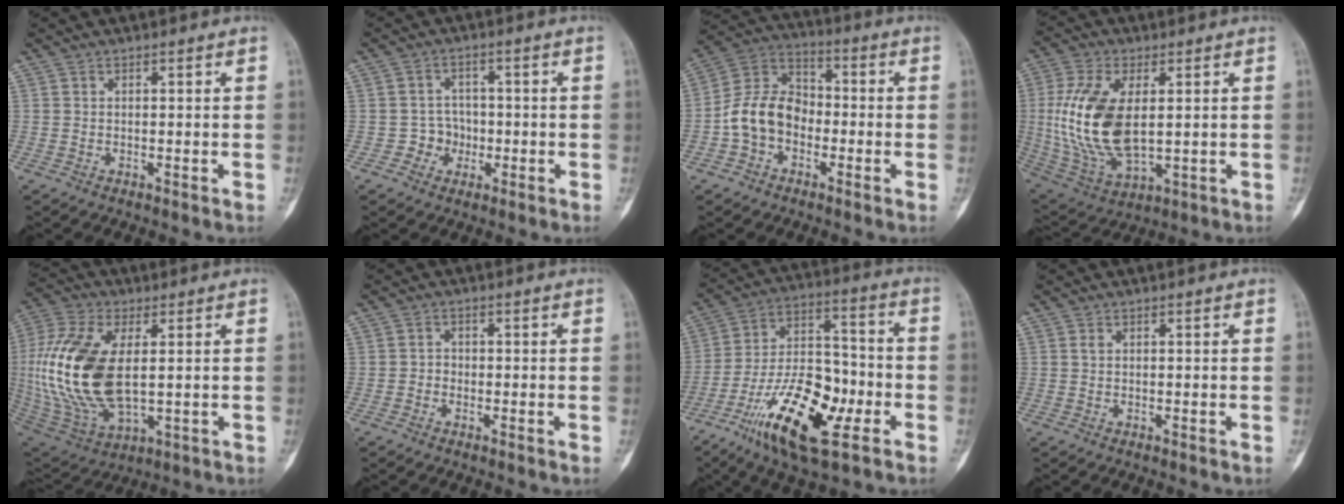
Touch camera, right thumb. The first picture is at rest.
{"total": 4.1, "force": [-1.2, 3.9, 0.6], "torque": [0.022, 0.016, -0.025]}
{"total": 11.3, "force": [-3.0, 8.5, 6.7], "torque": [-0.111, 0.043, -0.068]}
{"total": 17.4, "force": [1.5, 9.0, 14.8], "torque": [-0.311, -0.014, 0.041]}
{"total": 21.8, "force": [1.3, 11.4, 18.6], "torque": [-0.406, -0.012, 0.033]}
{"total": 1.6, "force": [-0.6, 1.4, 0.5], "torque": [0.004, 0.008, -0.017]}
{"total": 20.5, "force": [-9.0, 8.5, 16.4], "torque": [-0.277, 0.048, -0.152]}
{"total": 0.6, "force": [0.2, 0.4, 0.4], "torque": [-0.009, 0.002, 0.003]}